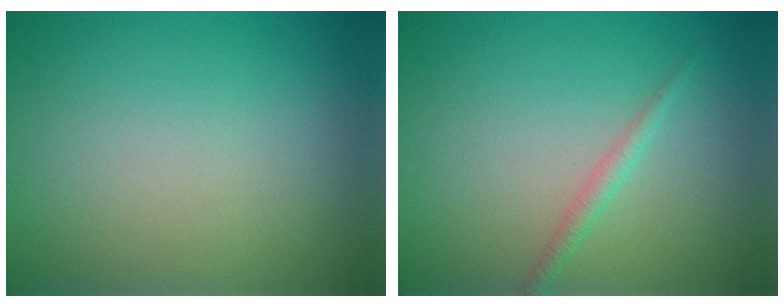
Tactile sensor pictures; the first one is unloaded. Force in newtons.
{"total": 1.3, "press": 1.3, "slide": 0.1}